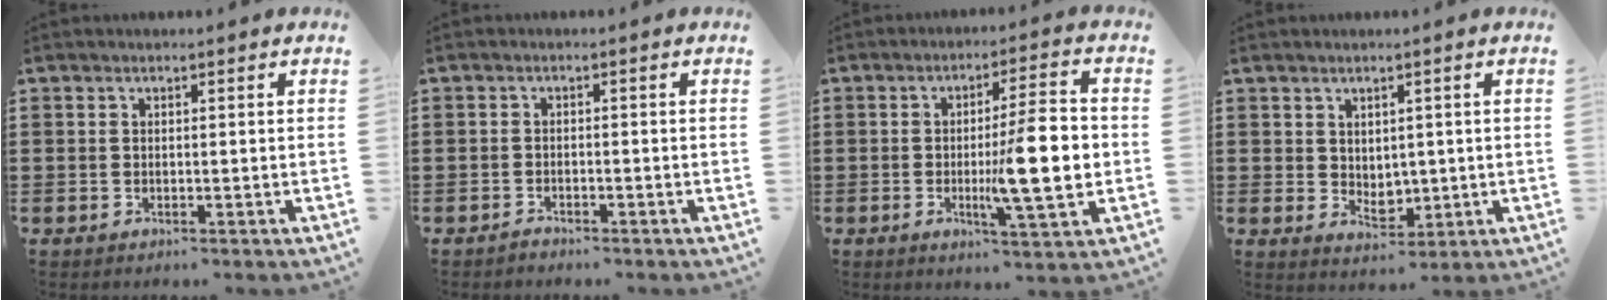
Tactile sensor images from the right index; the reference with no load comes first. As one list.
[{"total": 1.1, "force": [-1.0, 0.2, 0.0], "torque": [-0.004, 0.003, -0.023]}, {"total": 12.0, "force": [-0.9, 2.3, 11.8], "torque": [-0.174, -0.008, -0.017]}, {"total": 3.2, "force": [1.9, 2.4, 1.0], "torque": [-0.012, -0.003, 0.033]}]